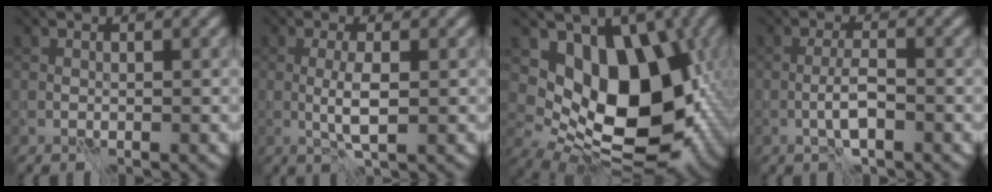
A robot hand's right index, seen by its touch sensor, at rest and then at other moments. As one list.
[{"total": 2.3, "force": [-0.4, 0.3, 2.3], "torque": [-0.048, -0.001, -0.006]}, {"total": 12.6, "force": [1.4, 8.0, 9.7], "torque": [-0.118, -0.018, 0.023]}, {"total": 2.3, "force": [-1.2, 0.3, 1.9], "torque": [-0.039, 0.003, -0.025]}]